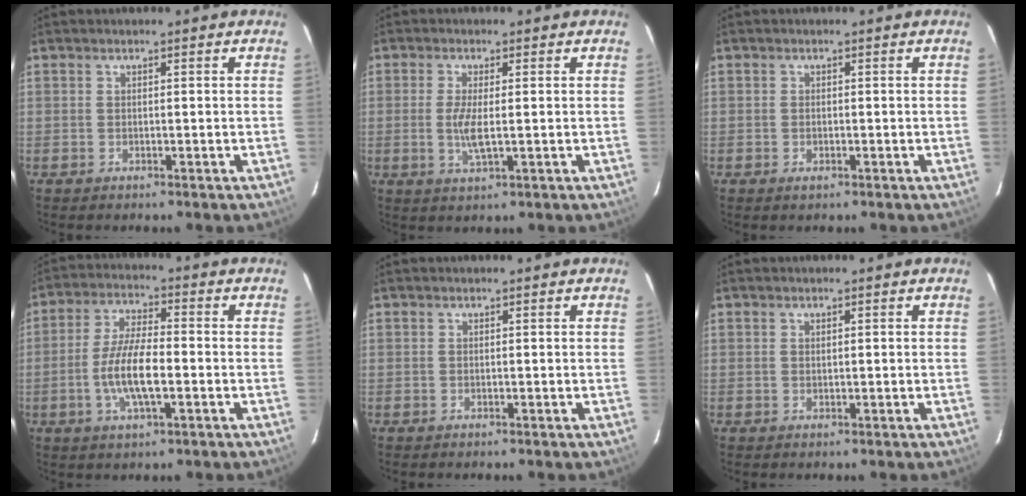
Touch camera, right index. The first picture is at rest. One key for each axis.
{"total": 4.5, "fx": -0.2, "fy": 0.7, "fz": 4.4, "tx": -0.091, "ty": -0.008, "tz": -0.007}
{"total": 0.6, "fx": -0.2, "fy": 0.4, "fz": 0.4, "tx": -0.007, "ty": -0.001, "tz": -0.003}
{"total": 9.3, "fx": -2.3, "fy": 2.6, "fz": 8.7, "tx": -0.173, "ty": 0.000, "tz": -0.046}
{"total": 0.0}
{"total": 0.5, "fx": 0.2, "fy": 0.3, "fz": 0.4, "tx": -0.008, "ty": 0.004, "tz": 0.004}